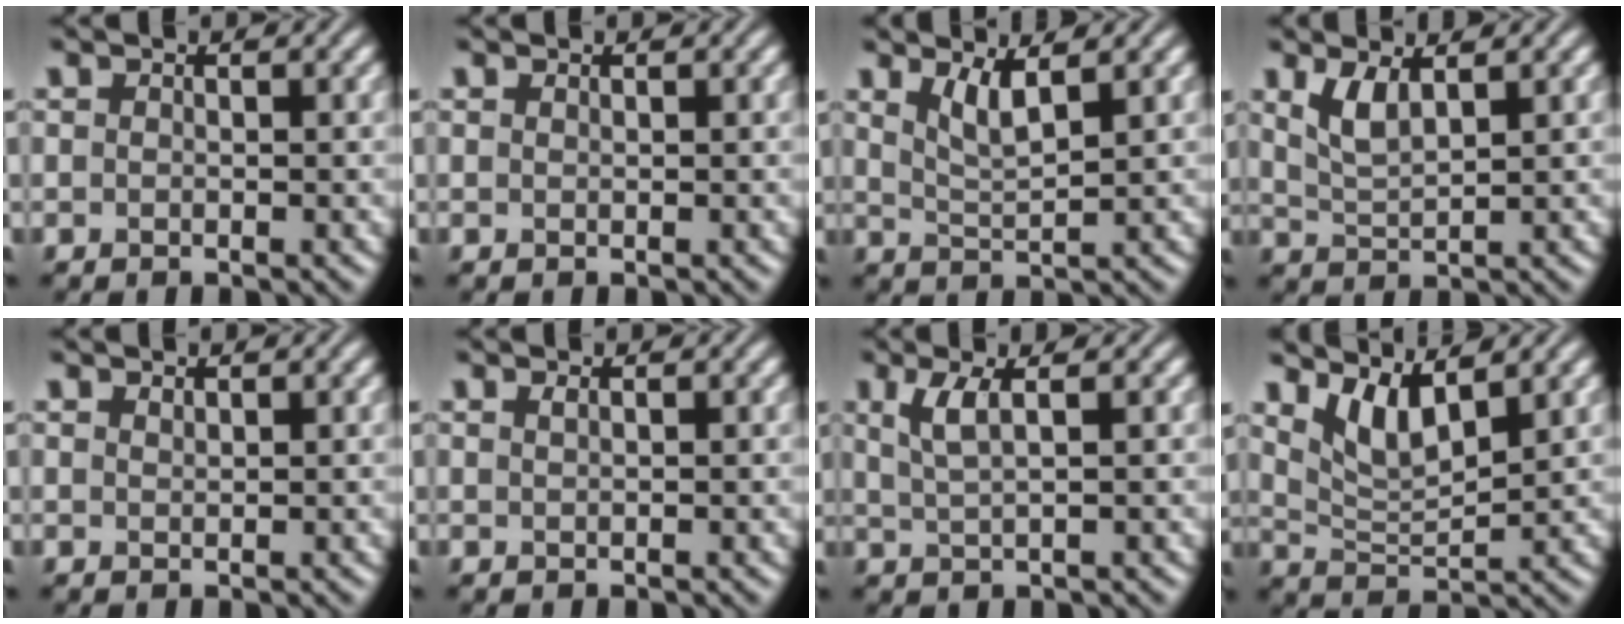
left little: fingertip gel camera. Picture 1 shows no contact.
{"total": 0.0}
{"total": 2.7, "force": [1.7, 0.6, 2.1], "torque": [-0.042, -0.007, 0.036]}
{"total": 2.6, "force": [1.5, 0.9, 2.0], "torque": [-0.047, -0.007, 0.033]}
{"total": 0.6, "force": [0.5, 0.1, 0.2], "torque": [-0.003, -0.002, 0.013]}
{"total": 0.6, "force": [0.3, 0.2, 0.5], "torque": [-0.007, 0.003, 0.006]}
{"total": 2.7, "force": [1.0, 0.7, 2.4], "torque": [-0.047, 0.000, 0.021]}
{"total": 4.2, "force": [2.7, 1.3, 2.9], "torque": [-0.066, -0.009, 0.055]}